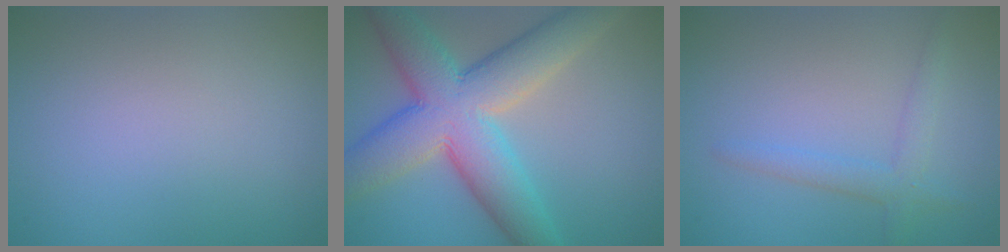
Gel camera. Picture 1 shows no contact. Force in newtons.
{"total": 10.7, "press": 10.7, "slide": 0.5}
{"total": 1.3, "press": 1.3, "slide": 0.1}